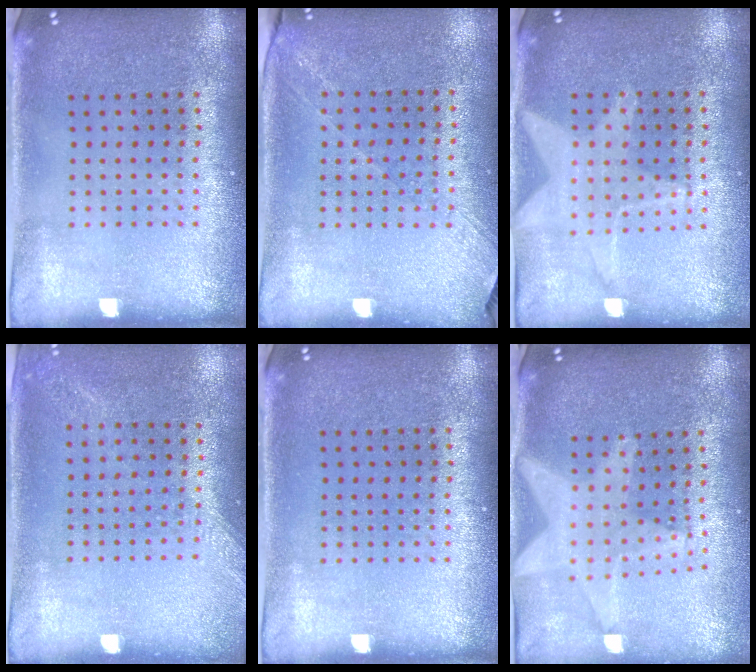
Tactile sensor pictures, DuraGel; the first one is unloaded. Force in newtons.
{"total": 1.2, "press": 1.1, "slide": 0.6}
{"total": 1.1, "press": 1.1, "slide": 0.2}
{"total": 1.3, "press": 1.2, "slide": 0.5}
{"total": 0.0}
{"total": 1.9, "press": 1.6, "slide": 0.8}